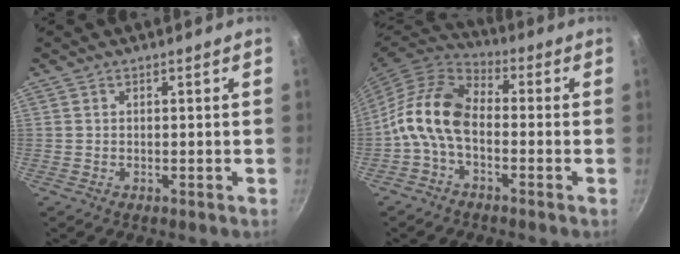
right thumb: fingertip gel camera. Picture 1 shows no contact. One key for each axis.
{"total": 11.2, "fx": -2.2, "fy": 6.7, "fz": 8.7, "tx": -0.160, "ty": 0.040, "tz": -0.062}